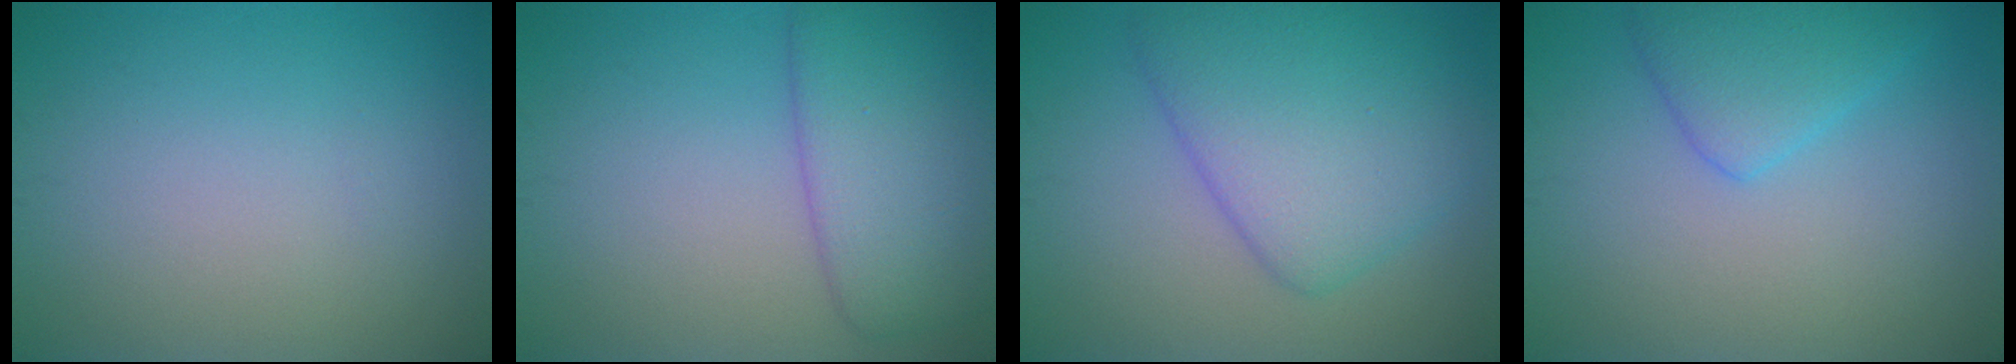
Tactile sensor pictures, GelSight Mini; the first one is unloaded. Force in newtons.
{"total": 5.9, "press": 5.9, "slide": 0.2}
{"total": 7.0, "press": 7.0, "slide": 0.2}
{"total": 3.3, "press": 3.3, "slide": 0.1}